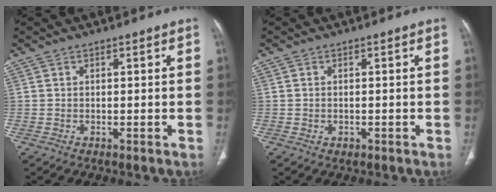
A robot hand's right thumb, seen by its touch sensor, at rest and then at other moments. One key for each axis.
{"total": 0.9, "fx": -0.2, "fy": 0.7, "fz": 0.5, "tx": -0.012, "ty": 0.002, "tz": 0.001}